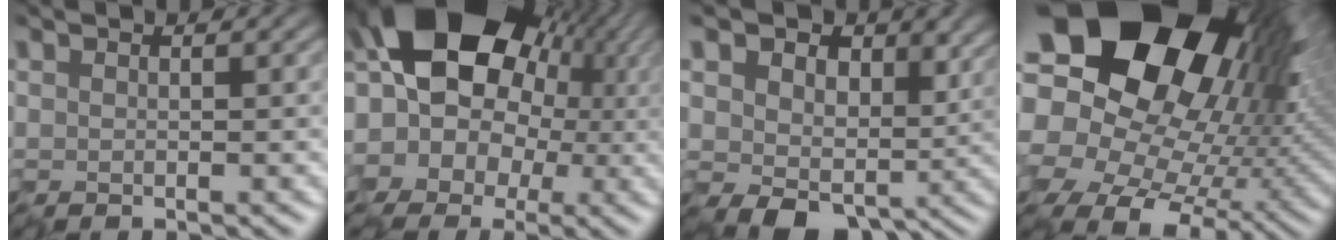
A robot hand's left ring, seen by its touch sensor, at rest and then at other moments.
{"total": 20.1, "force": [5.7, 15.5, 11.5], "torque": [-0.194, 0.061, 0.047]}
{"total": 11.0, "force": [2.5, 8.1, 7.0], "torque": [-0.089, 0.015, 0.033]}
{"total": 21.4, "force": [6.2, 15.0, 13.9], "torque": [-0.241, 0.012, 0.114]}